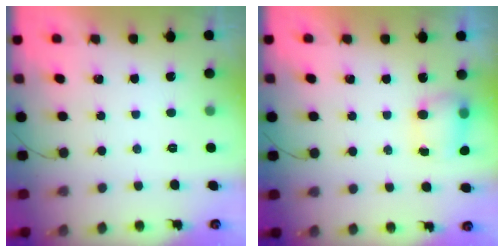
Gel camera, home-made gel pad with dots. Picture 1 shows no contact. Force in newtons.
{"total": 6.3, "press": 6.3, "slide": 0.7}